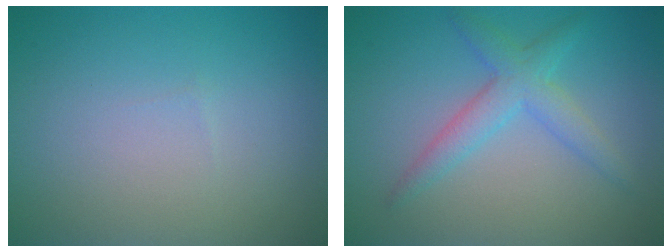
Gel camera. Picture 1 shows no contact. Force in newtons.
{"total": 3.1, "press": 3.1, "slide": 0.1}